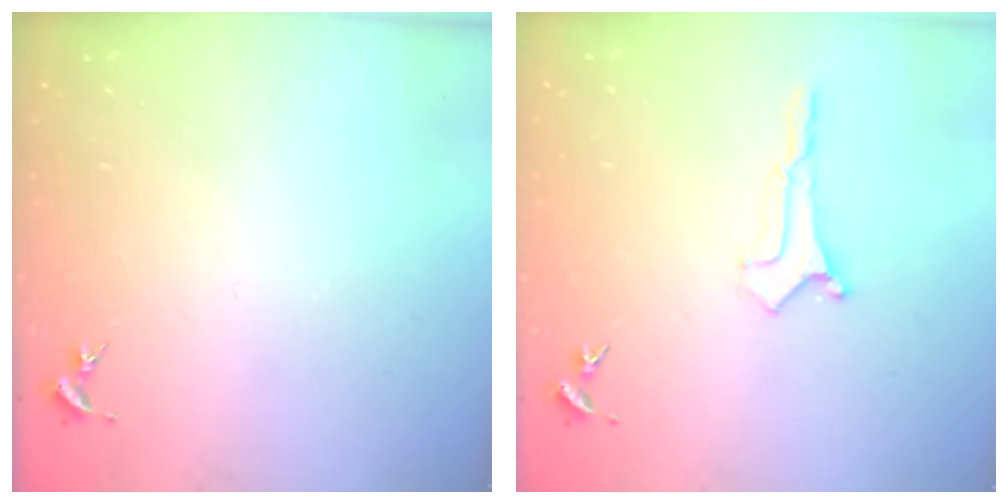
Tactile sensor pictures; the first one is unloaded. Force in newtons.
{"total": 0.0}